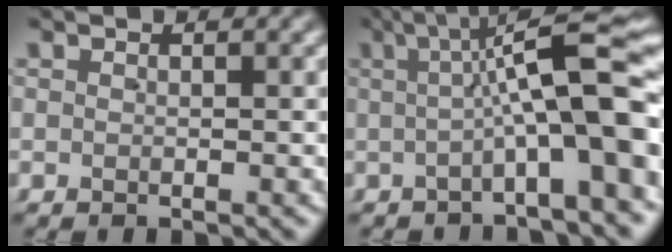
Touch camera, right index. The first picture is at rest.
{"total": 8.7, "force": [0.5, 1.5, 8.5], "torque": [-0.097, 0.023, -0.001]}